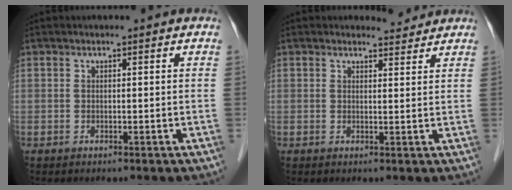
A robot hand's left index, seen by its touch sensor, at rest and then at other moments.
{"total": 2.1, "force": [2.1, 0.4, -0.4], "torque": [-0.002, -0.007, 0.025]}